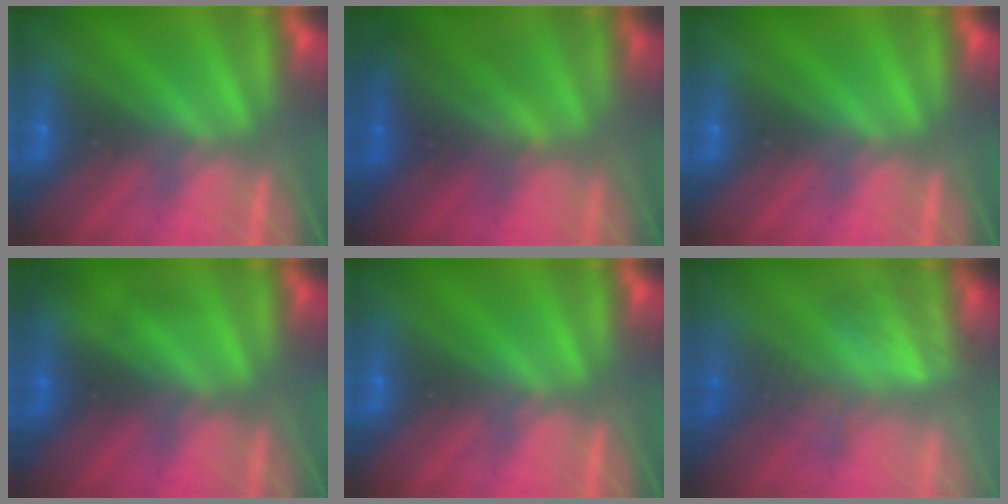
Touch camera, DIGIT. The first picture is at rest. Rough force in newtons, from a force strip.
{"total": 2.4}
{"total": 0.0}
{"total": 1.9}
{"total": 0.0}
{"total": 2.8}